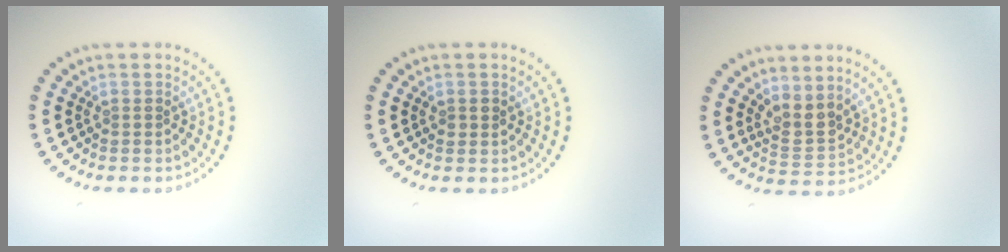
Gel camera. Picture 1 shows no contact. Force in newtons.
{"total": 0.9, "press": 0.9, "slide": 0.1}
{"total": 2.4, "press": 2.0, "slide": 1.4}